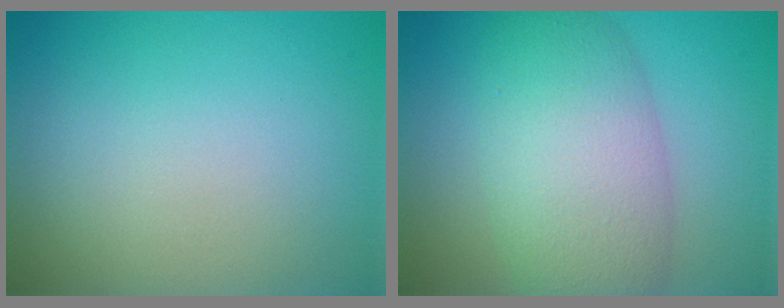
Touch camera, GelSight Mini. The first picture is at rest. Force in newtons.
{"total": 7.7, "press": 7.7, "slide": 0.3}